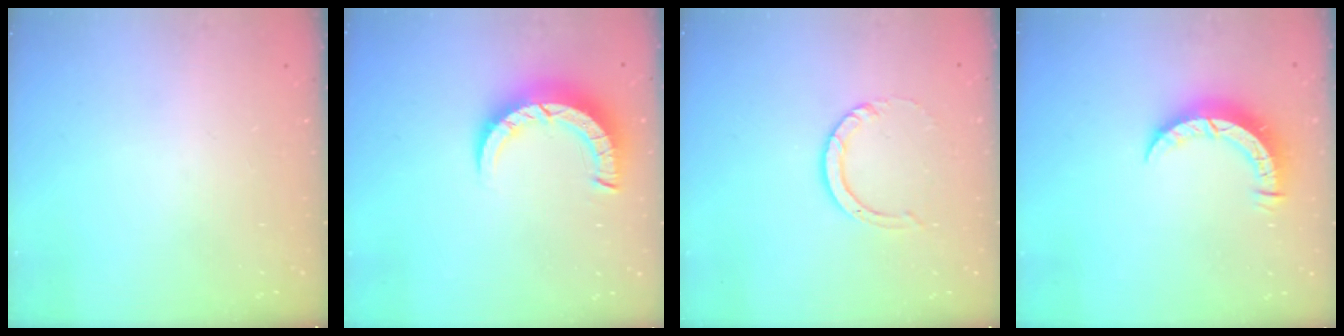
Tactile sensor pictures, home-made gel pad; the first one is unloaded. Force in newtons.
{"total": 6.7, "press": 6.7, "slide": 0.7}
{"total": 4.7, "press": 4.7, "slide": 0.4}
{"total": 6.3, "press": 6.3, "slide": 0.6}